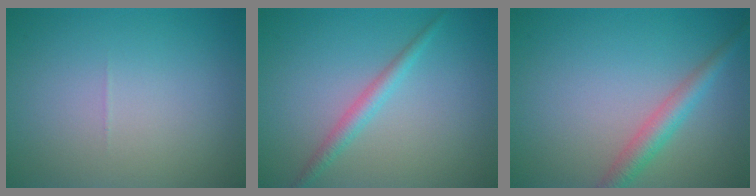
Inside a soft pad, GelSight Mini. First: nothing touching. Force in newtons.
{"total": 1.9, "press": 1.9, "slide": 0.0}
{"total": 2.8, "press": 2.8, "slide": 0.1}